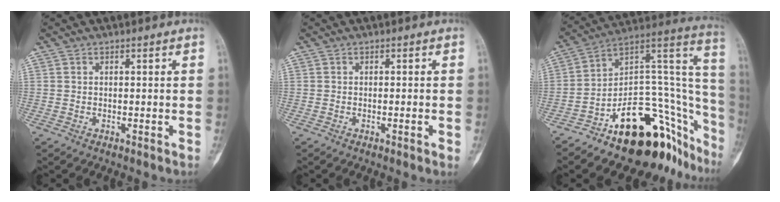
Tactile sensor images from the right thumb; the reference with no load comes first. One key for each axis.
{"total": 1.2, "fx": -0.3, "fy": 0.1, "fz": 1.1, "tx": -0.019, "ty": 0.000, "tz": -0.002}
{"total": 28.5, "fx": -17.0, "fy": 13.0, "fz": 18.9, "tx": -0.136, "ty": 0.124, "tz": -0.244}